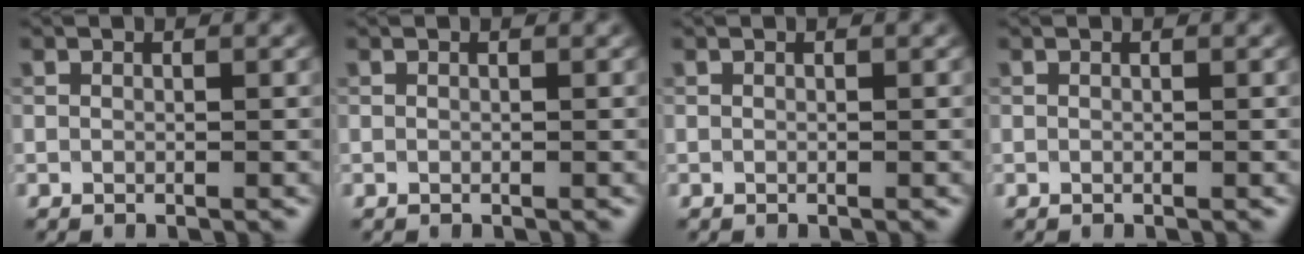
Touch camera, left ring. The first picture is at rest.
{"total": 0.0}
{"total": 0.0}
{"total": 0.0}